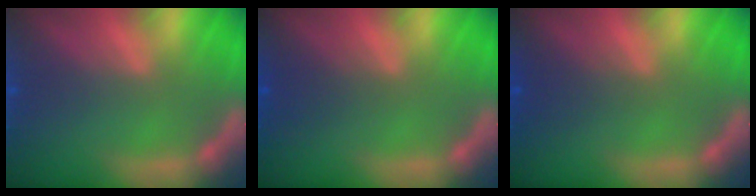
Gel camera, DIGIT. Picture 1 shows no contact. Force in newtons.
{"total": 2.0}
{"total": 2.0}